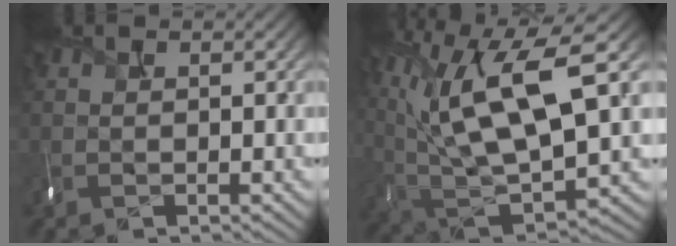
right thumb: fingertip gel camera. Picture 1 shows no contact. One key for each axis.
{"total": 16.6, "fx": 6.0, "fy": 6.3, "fz": 14.1, "tx": -0.294, "ty": 0.019, "tz": 0.106}